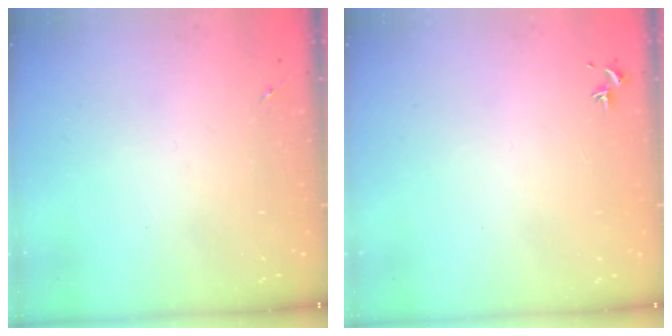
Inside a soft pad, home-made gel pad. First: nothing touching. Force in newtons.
{"total": 0.0}